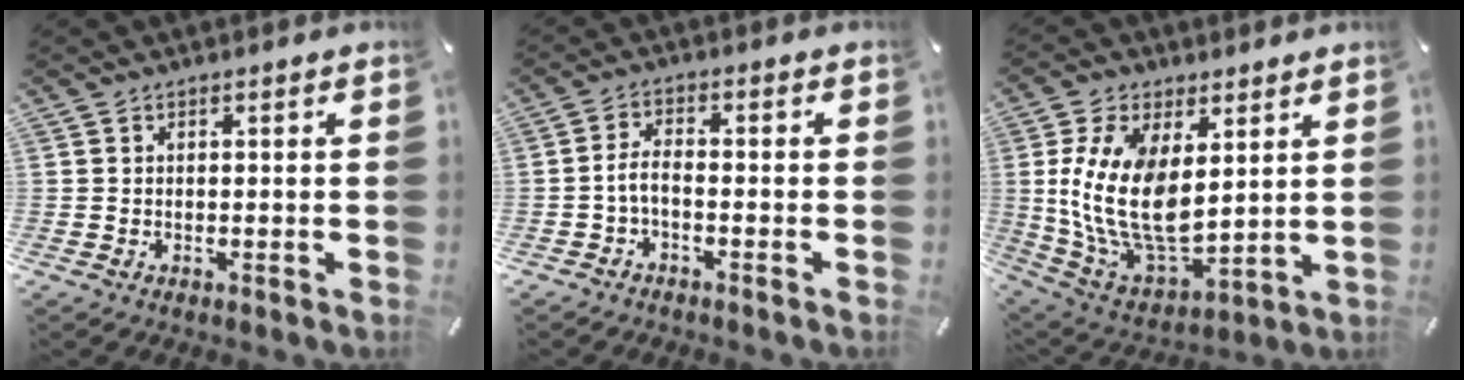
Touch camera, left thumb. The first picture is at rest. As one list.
[{"total": 4.0, "force": [-1.7, 1.6, 3.2], "torque": [-0.071, 0.009, -0.035]}, {"total": 16.5, "force": [3.2, 9.9, 12.8], "torque": [-0.276, -0.028, 0.063]}]